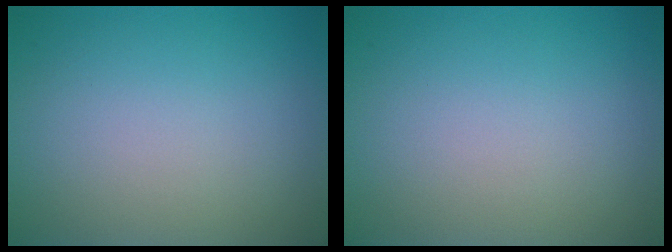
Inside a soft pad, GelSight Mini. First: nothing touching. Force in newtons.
{"total": 0.0}